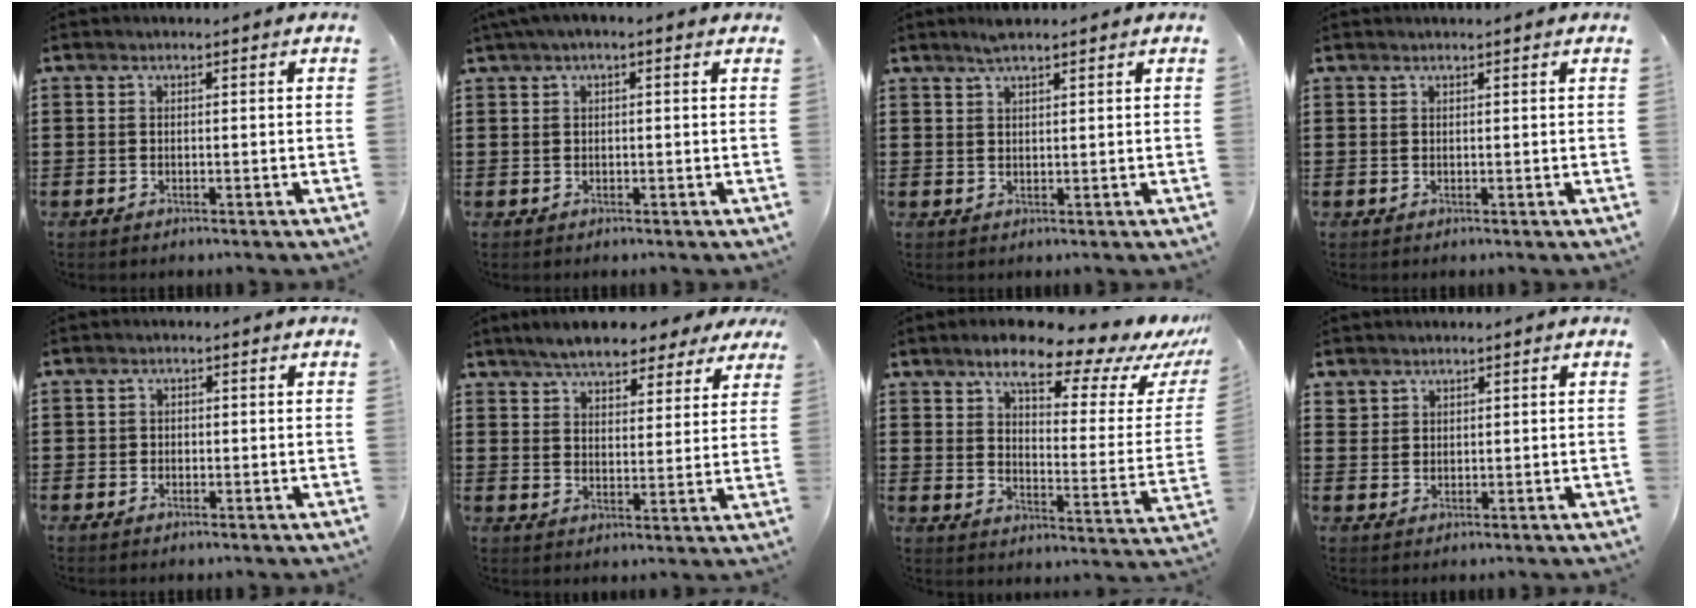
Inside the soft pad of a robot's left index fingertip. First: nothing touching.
{"total": 1.3, "force": [0.2, 0.2, 1.2], "torque": [-0.023, 0.000, 0.004]}
{"total": 2.3, "force": [1.9, 0.2, 1.2], "torque": [-0.025, 0.002, 0.036]}
{"total": 0.6, "force": [0.5, -0.1, 0.3], "torque": [-0.007, -0.002, 0.010]}
{"total": 0.8, "force": [-0.2, 0.8, 0.2], "torque": [-0.006, 0.004, -0.005]}
{"total": 5.8, "force": [5.3, 1.4, 1.8], "torque": [-0.058, -0.009, 0.096]}
{"total": 11.3, "force": [8.9, 2.7, 6.4], "torque": [-0.120, -0.052, 0.146]}
{"total": 1.7, "force": [1.4, 1.0, 0.0], "torque": [-0.005, 0.003, 0.028]}